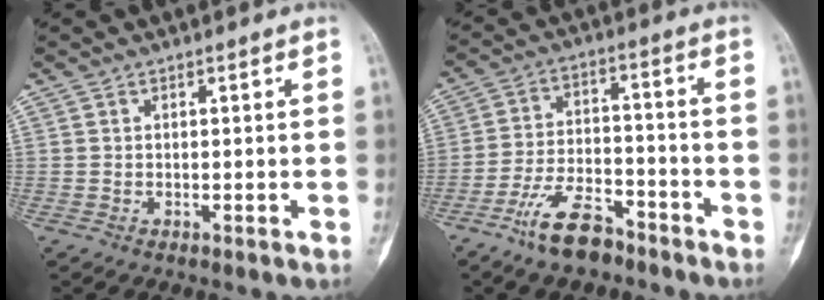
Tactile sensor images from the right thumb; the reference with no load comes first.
{"total": 10.5, "force": [-7.6, 4.5, 5.7], "torque": [-0.097, 0.051, -0.143]}